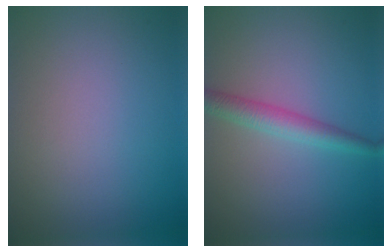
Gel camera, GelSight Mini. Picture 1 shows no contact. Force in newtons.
{"total": 2.6, "press": 2.6, "slide": 0.0}